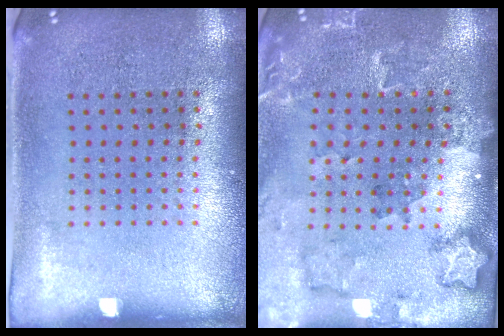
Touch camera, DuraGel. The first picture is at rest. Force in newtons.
{"total": 1.8, "press": 1.8, "slide": 0.2}